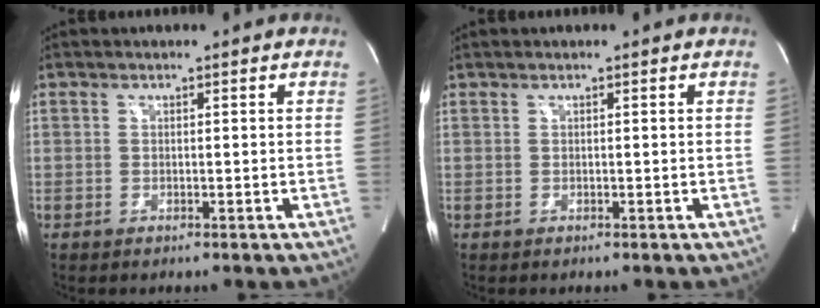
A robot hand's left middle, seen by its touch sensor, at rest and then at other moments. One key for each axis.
{"total": 0.0}